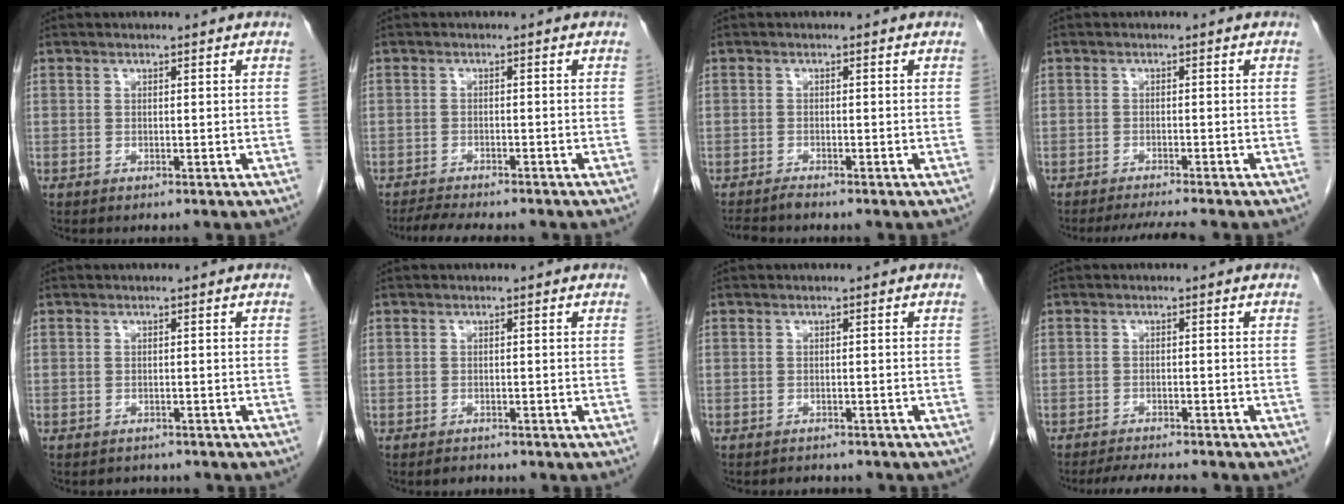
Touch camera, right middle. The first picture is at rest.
{"total": 6.2, "force": [-5.5, 0.9, 2.7], "torque": [-0.043, -0.012, -0.084]}
{"total": 1.7, "force": [-1.6, -0.3, 0.4], "torque": [-0.011, -0.005, -0.030]}
{"total": 4.1, "force": [-3.7, -0.7, 1.7], "torque": [-0.026, -0.014, -0.059]}
{"total": 1.2, "force": [-1.0, 0.6, 0.0], "torque": [-0.011, 0.000, -0.014]}
{"total": 1.2, "force": [-1.1, 0.5, 0.3], "torque": [-0.011, -0.003, -0.013]}
{"total": 3.9, "force": [-3.4, 1.6, 1.0], "torque": [-0.014, 0.000, -0.037]}
{"total": 5.8, "force": [-5.3, 0.6, 2.3], "torque": [-0.036, -0.014, -0.082]}